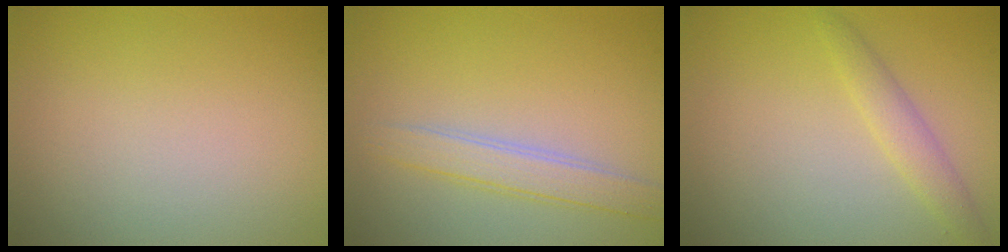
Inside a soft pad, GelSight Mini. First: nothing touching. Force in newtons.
{"total": 2.5, "press": 2.5, "slide": 0.1}
{"total": 1.8, "press": 1.8, "slide": 0.1}